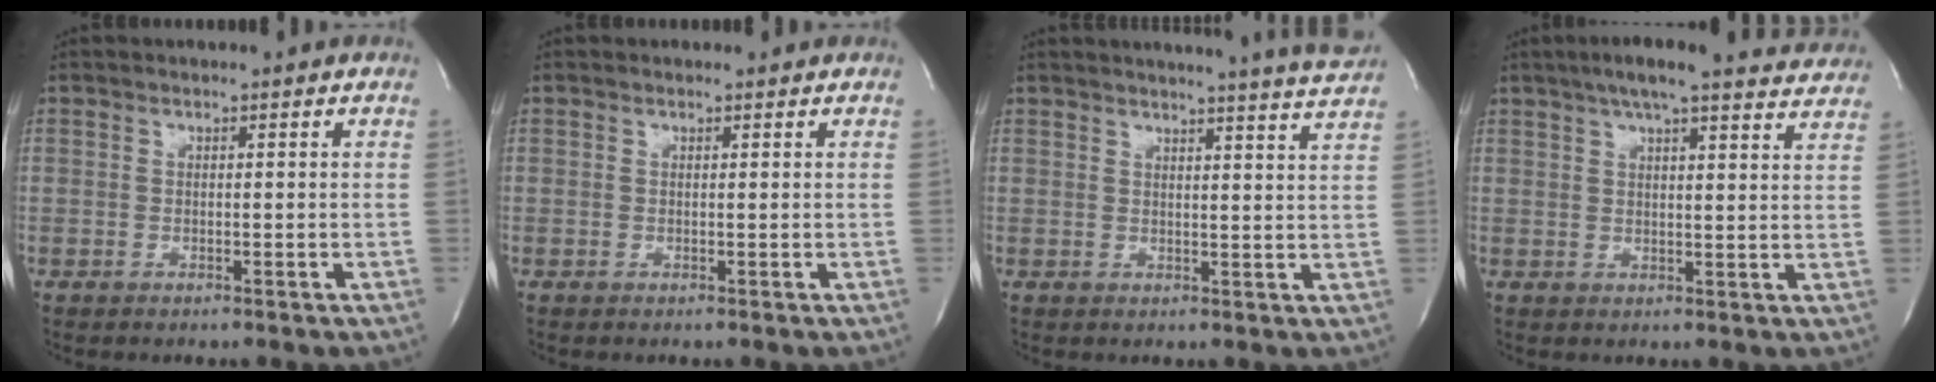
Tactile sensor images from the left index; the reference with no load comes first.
{"total": 0.0}
{"total": 12.3, "force": [11.6, -1.5, 3.8], "torque": [-0.061, -0.054, 0.124]}
{"total": 17.8, "force": [15.6, 2.3, 8.2], "torque": [-0.118, 0.022, 0.190]}